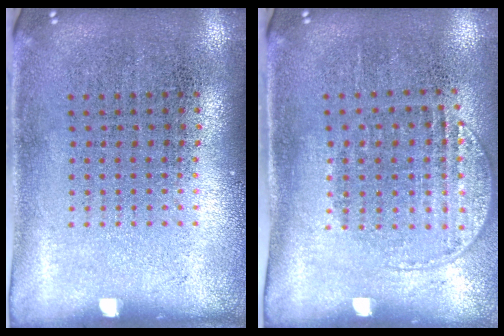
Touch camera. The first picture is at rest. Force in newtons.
{"total": 1.3, "press": 1.1, "slide": 0.7}